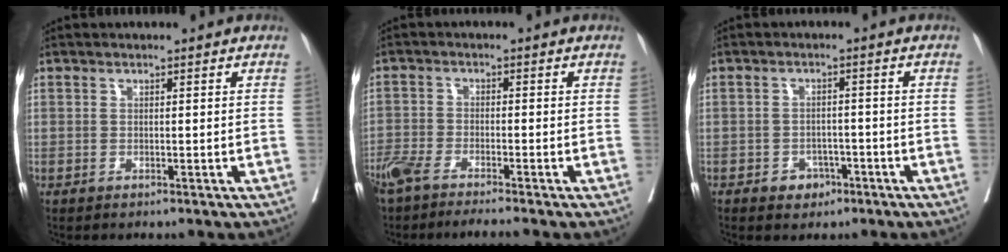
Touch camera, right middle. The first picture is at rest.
{"total": 6.9, "force": [-5.9, 0.4, 3.6], "torque": [-0.061, -0.011, -0.105]}
{"total": 3.1, "force": [-1.7, 2.3, 1.2], "torque": [-0.007, 0.009, -0.021]}